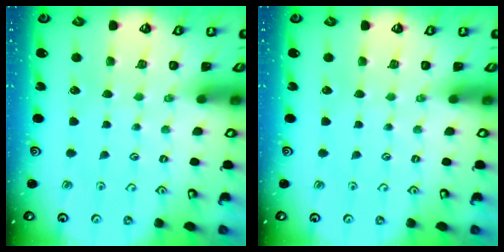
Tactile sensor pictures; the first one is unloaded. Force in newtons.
{"total": 0.0}